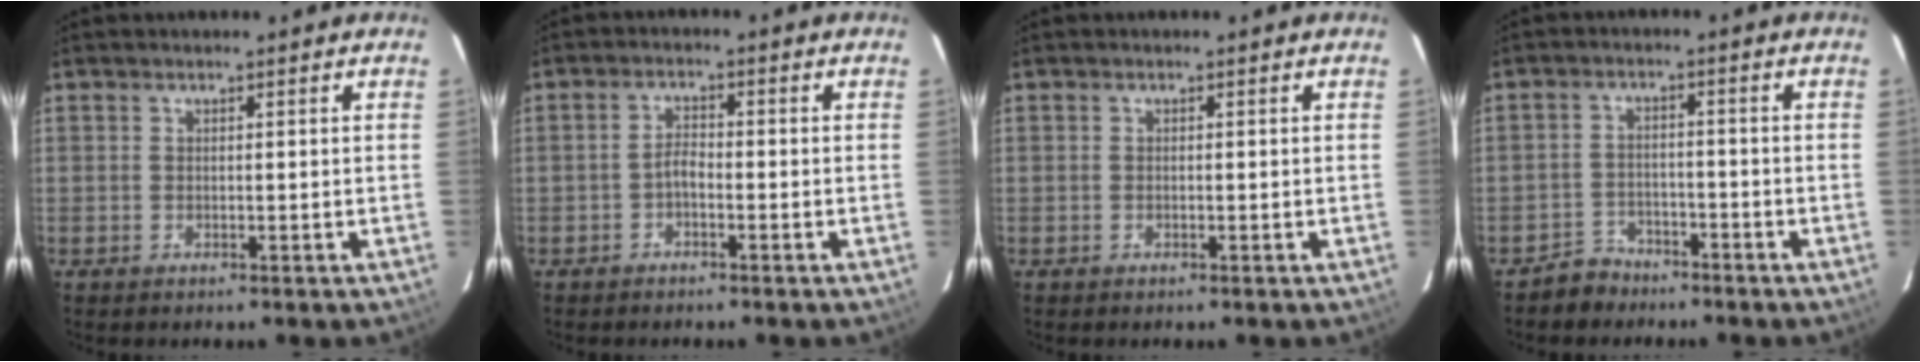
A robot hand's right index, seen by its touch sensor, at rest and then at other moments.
{"total": 2.0, "force": [-1.3, 0.8, 1.3], "torque": [-0.027, 0.008, -0.026]}
{"total": 0.0}
{"total": 4.5, "force": [-3.6, 2.7, 0.0], "torque": [-0.014, 0.017, -0.064]}